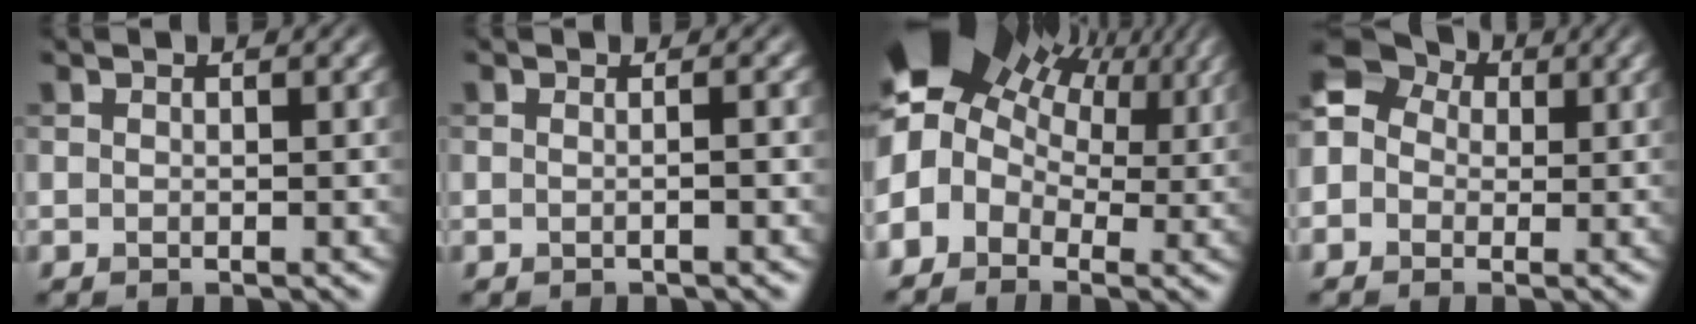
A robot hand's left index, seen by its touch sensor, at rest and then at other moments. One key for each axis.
{"total": 1.3, "fx": 0.1, "fy": 0.5, "fz": 1.2, "tx": -0.010, "ty": -0.005, "tz": -0.010}
{"total": 13.8, "fx": 4.8, "fy": 9.6, "fz": 8.6, "tx": -0.184, "ty": 0.033, "tz": 0.081}
{"total": 7.4, "fx": 0.7, "fy": 6.5, "fz": 3.5, "tx": -0.075, "ty": 0.036, "tz": -0.030}